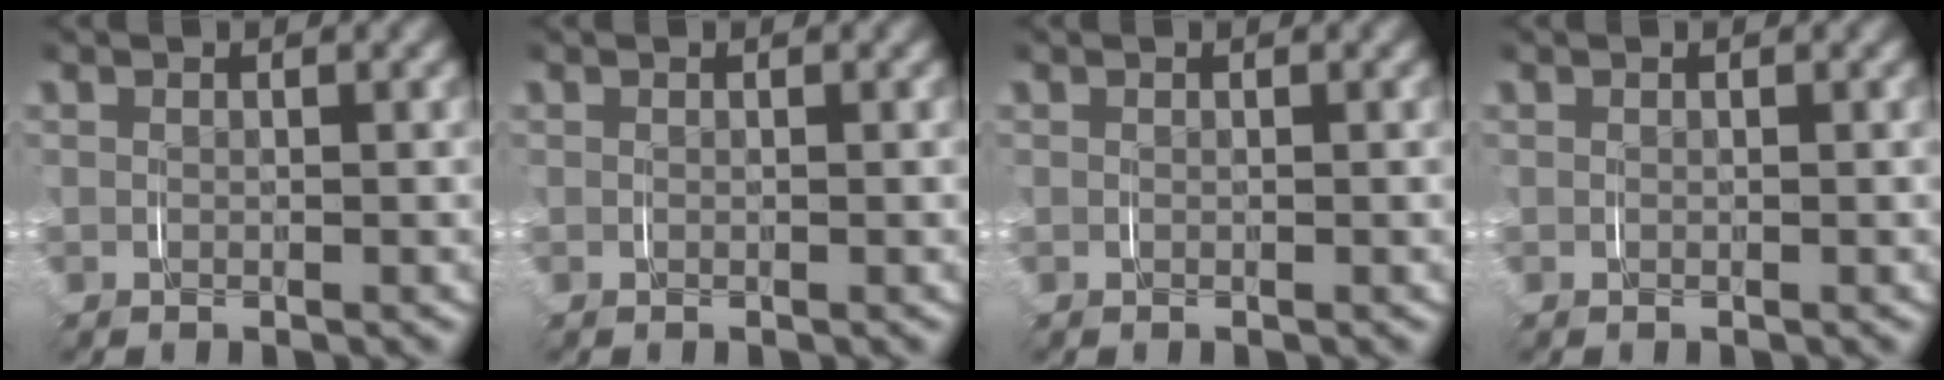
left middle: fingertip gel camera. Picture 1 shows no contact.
{"total": 0.0}
{"total": 0.0}
{"total": 0.0}